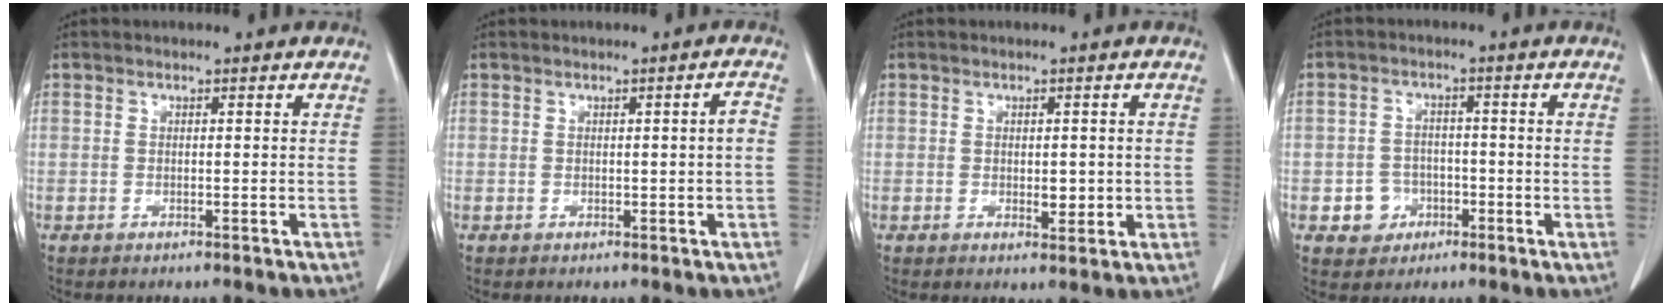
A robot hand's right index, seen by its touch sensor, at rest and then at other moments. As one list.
[{"total": 1.8, "force": [0.0, 0.0, 1.8], "torque": [-0.024, 0.003, 0.001]}, {"total": 2.4, "force": [-0.1, 1.3, 2.1], "torque": [-0.027, -0.002, 0.003]}, {"total": 4.3, "force": [-1.5, 3.9, 0.9], "torque": [-0.005, 0.011, -0.019]}]